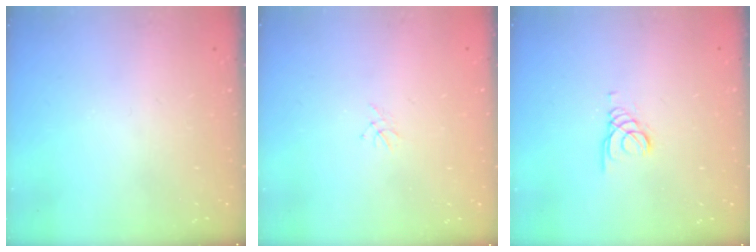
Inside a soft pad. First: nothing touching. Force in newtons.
{"total": 1.5, "press": 1.4, "slide": 0.4}
{"total": 1.3, "press": 1.3, "slide": 0.1}